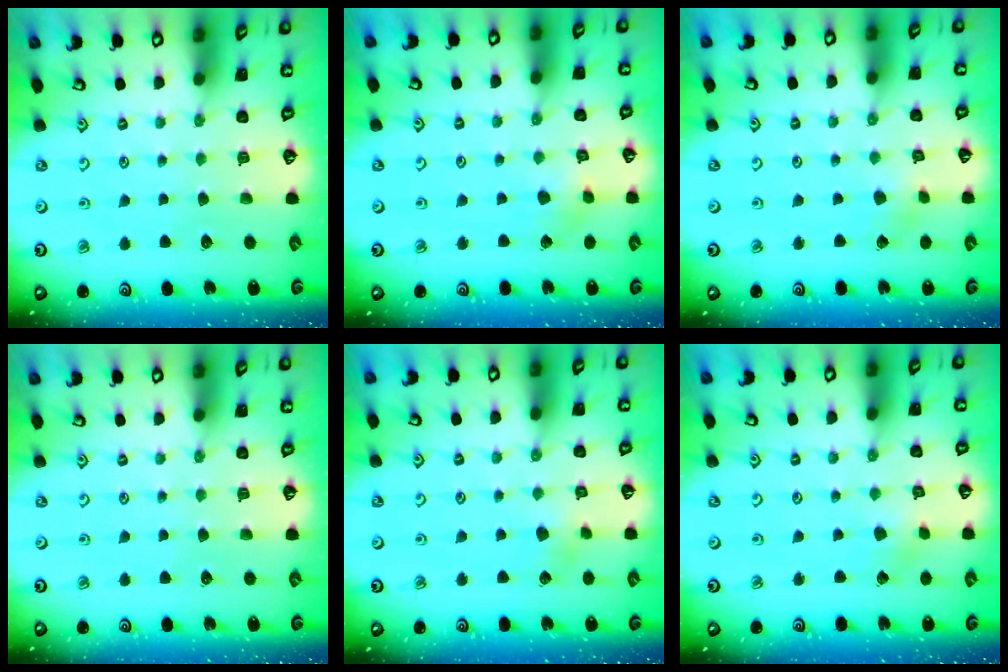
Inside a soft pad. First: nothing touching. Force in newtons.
{"total": 4.3, "press": 4.3, "slide": 0.7}
{"total": 2.3, "press": 2.2, "slide": 0.3}
{"total": 0.0}
{"total": 3.3, "press": 3.2, "slide": 0.7}
{"total": 2.9, "press": 2.9, "slide": 0.2}